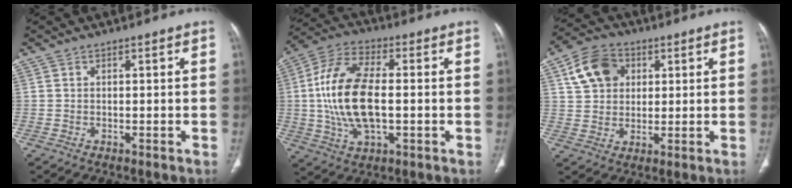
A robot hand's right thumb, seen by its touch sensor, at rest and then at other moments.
{"total": 16.8, "force": [-0.3, 8.2, 14.7], "torque": [-0.299, 0.015, -0.006]}
{"total": 10.0, "force": [3.4, 7.7, 5.3], "torque": [-0.078, 0.003, 0.060]}